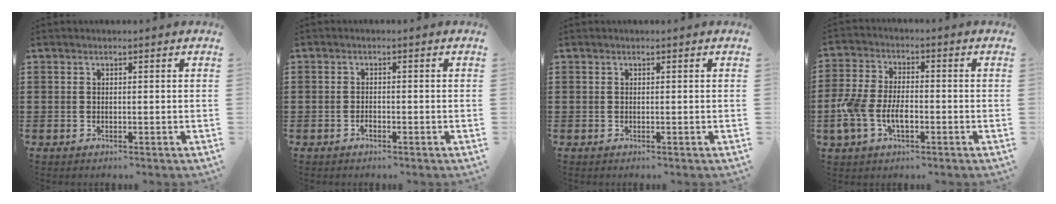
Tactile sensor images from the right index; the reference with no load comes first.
{"total": 1.1, "force": [-0.8, 0.5, 0.6], "torque": [-0.013, -0.002, -0.014]}
{"total": 0.0}
{"total": 6.5, "force": [-2.1, 3.5, 5.1], "torque": [-0.122, 0.002, -0.045]}